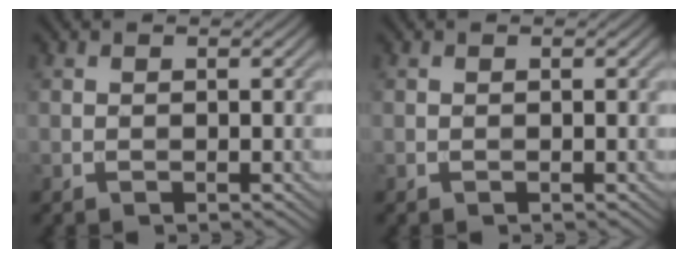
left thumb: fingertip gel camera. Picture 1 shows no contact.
{"total": 0.0}